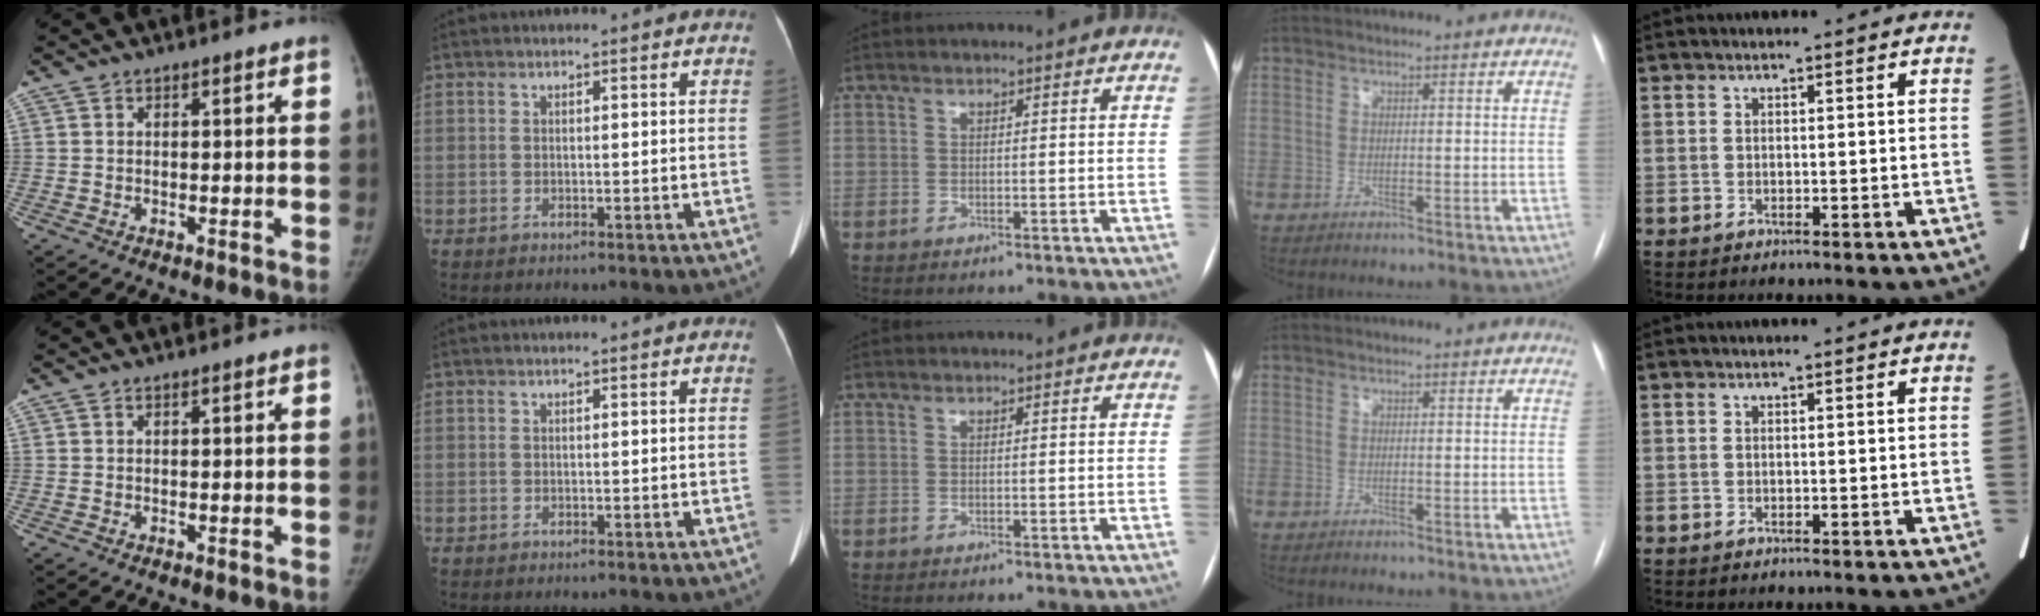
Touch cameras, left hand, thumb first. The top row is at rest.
{}